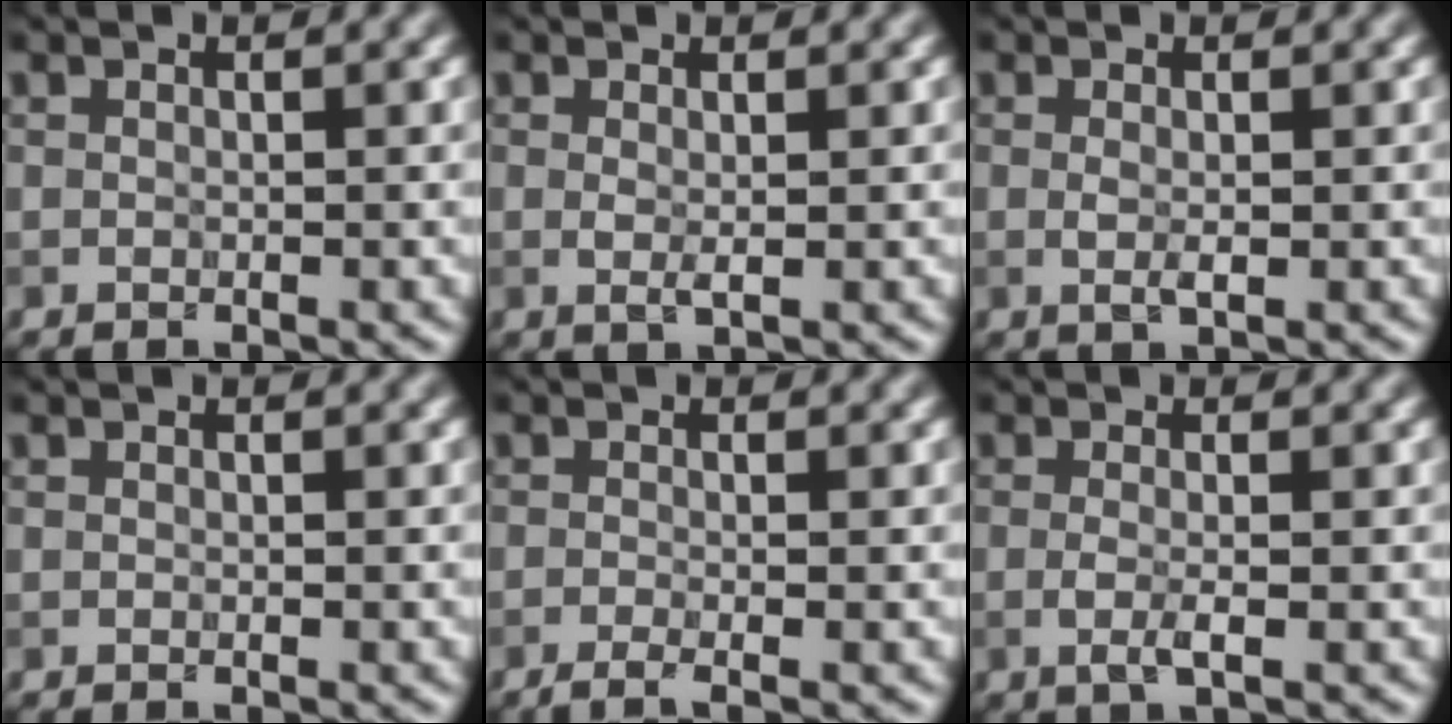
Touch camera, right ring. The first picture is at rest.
{"total": 1.1, "force": [0.2, 0.3, 1.0], "torque": [-0.022, -0.001, 0.001]}
{"total": 1.2, "force": [0.0, 0.4, 1.2], "torque": [-0.027, -0.003, 0.000]}
{"total": 0.0}
{"total": 2.2, "force": [-1.2, 0.6, 1.7], "torque": [-0.031, -0.004, -0.032]}
{"total": 1.7, "force": [-0.3, 0.4, 1.6], "torque": [-0.037, -0.004, -0.011]}